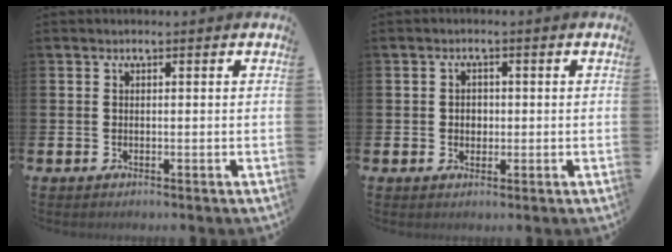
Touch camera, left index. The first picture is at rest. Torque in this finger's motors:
{"motor_torque": [0.21, -0.13, 0.02, 0.02]}